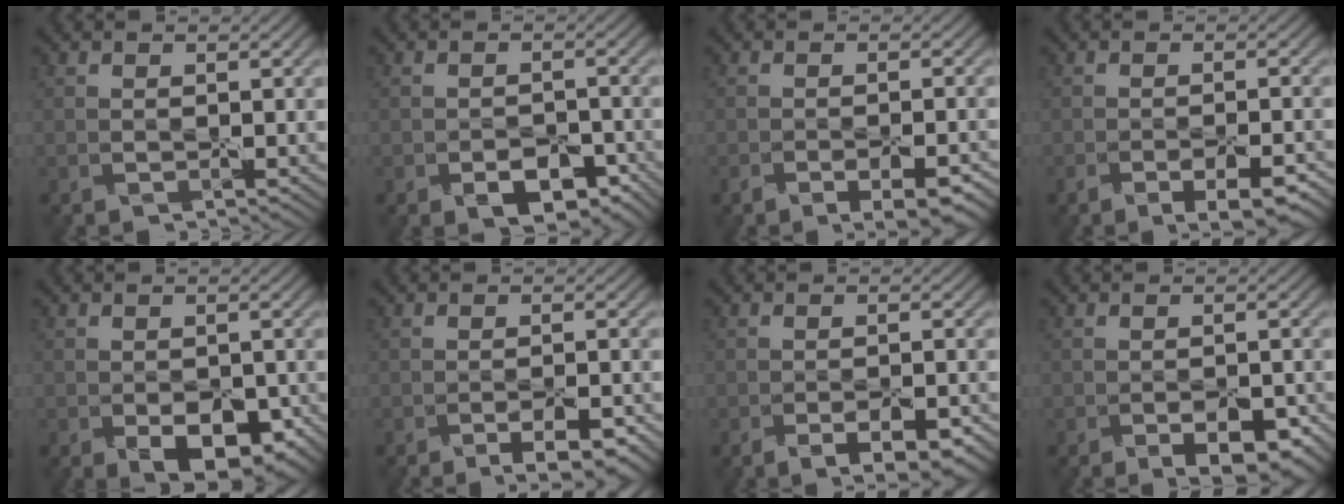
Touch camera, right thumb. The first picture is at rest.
{"total": 4.2, "force": [-2.7, 2.2, 2.3], "torque": [-0.023, 0.000, -0.037]}
{"total": 5.3, "force": [-3.5, 1.7, 3.7], "torque": [-0.044, -0.006, -0.048]}
{"total": 4.8, "force": [-3.3, 1.2, 3.2], "torque": [-0.037, -0.001, -0.046]}
{"total": 5.3, "force": [-2.5, 2.9, 3.6], "torque": [-0.051, -0.011, -0.029]}
{"total": 3.6, "force": [-2.5, 0.5, 2.5], "torque": [-0.026, 0.003, -0.032]}
{"total": 4.5, "force": [-2.9, 1.3, 3.2], "torque": [-0.038, 0.002, -0.037]}
{"total": 4.1, "force": [-2.5, 1.6, 2.9], "torque": [-0.032, -0.001, -0.026]}